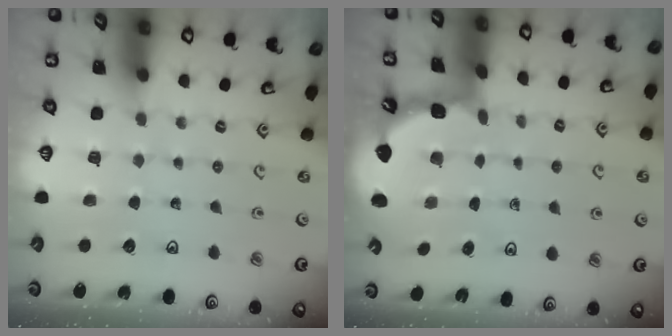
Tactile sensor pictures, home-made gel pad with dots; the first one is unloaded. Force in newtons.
{"total": 1.9, "press": 1.9, "slide": 0.2}